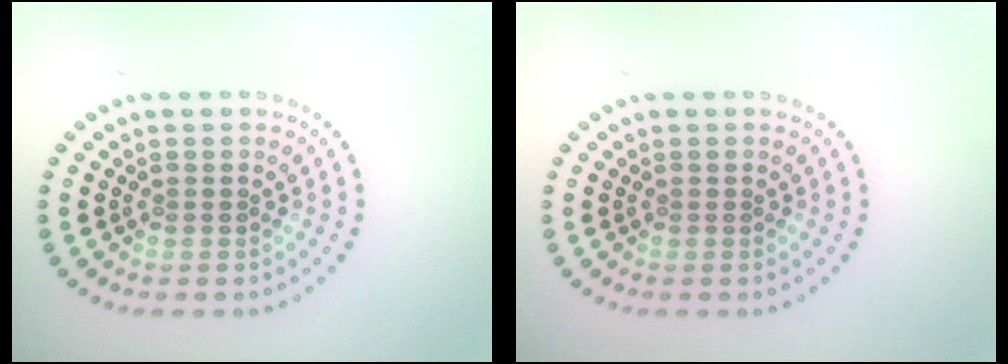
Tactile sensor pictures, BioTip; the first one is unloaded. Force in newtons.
{"total": 0.0}